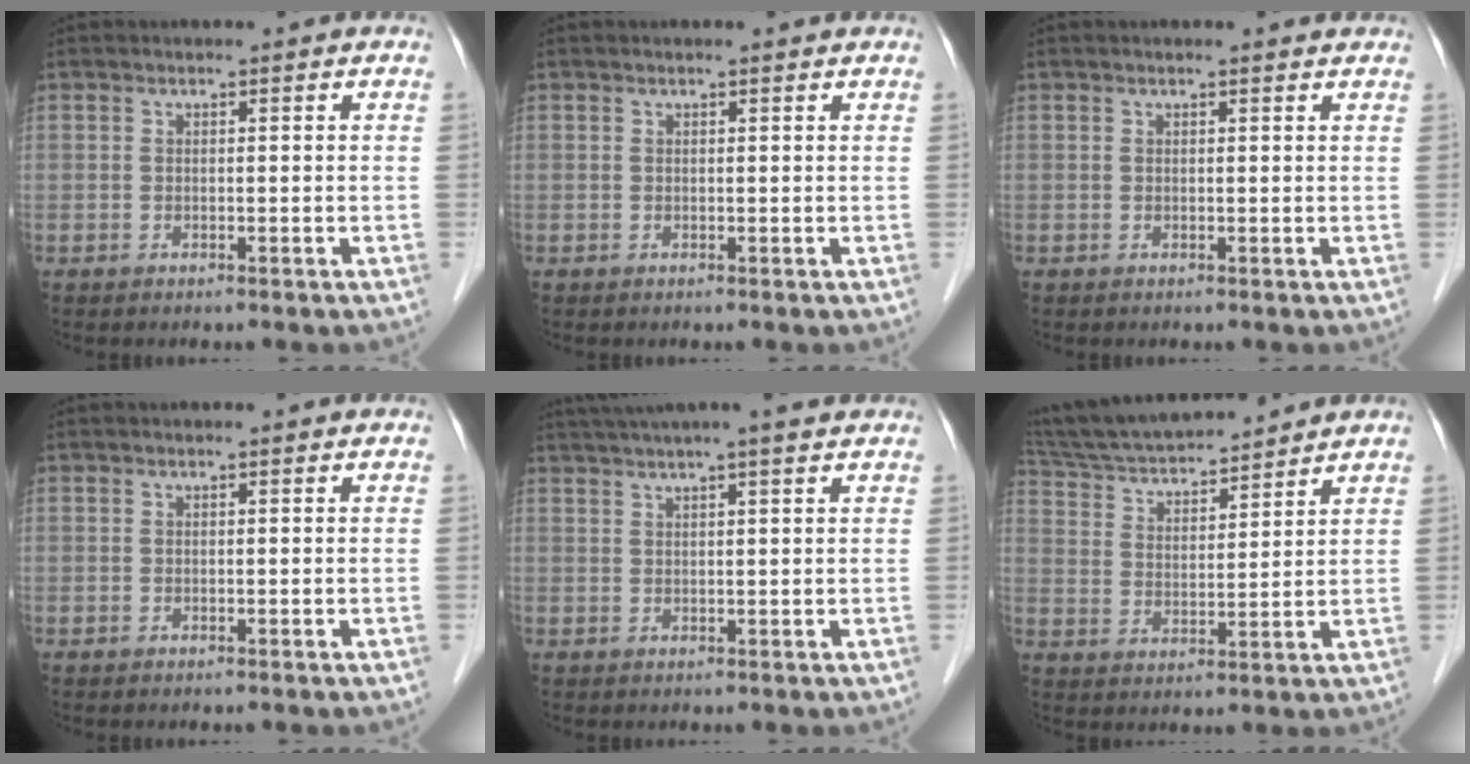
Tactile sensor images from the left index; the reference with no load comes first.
{"total": 0.8, "force": [0.7, 0.0, 0.3], "torque": [-0.013, 0.002, 0.009]}
{"total": 1.7, "force": [1.6, 0.2, 0.5], "torque": [-0.013, 0.004, 0.013]}
{"total": 0.0}
{"total": 9.7, "force": [8.2, -0.5, 5.2], "torque": [-0.086, 0.032, 0.105]}
{"total": 15.5, "force": [14.2, 2.0, 5.7], "torque": [-0.106, 0.024, 0.248]}